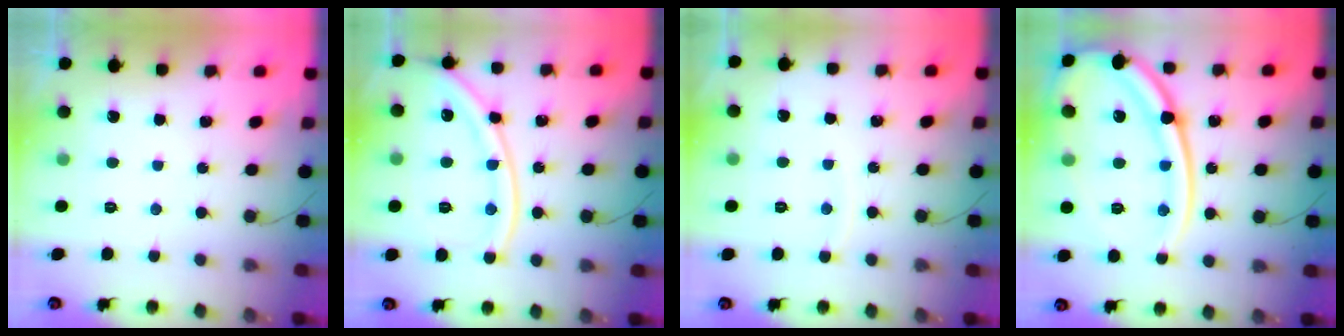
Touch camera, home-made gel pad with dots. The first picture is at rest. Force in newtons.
{"total": 14.5, "press": 14.4, "slide": 1.7}
{"total": 2.7, "press": 2.7, "slide": 0.4}
{"total": 23.9, "press": 23.7, "slide": 2.6}